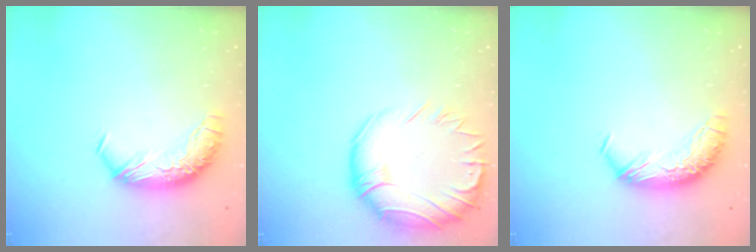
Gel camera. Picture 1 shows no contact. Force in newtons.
{"total": 4.6, "press": 3.7, "slide": 2.8}
{"total": 0.0}